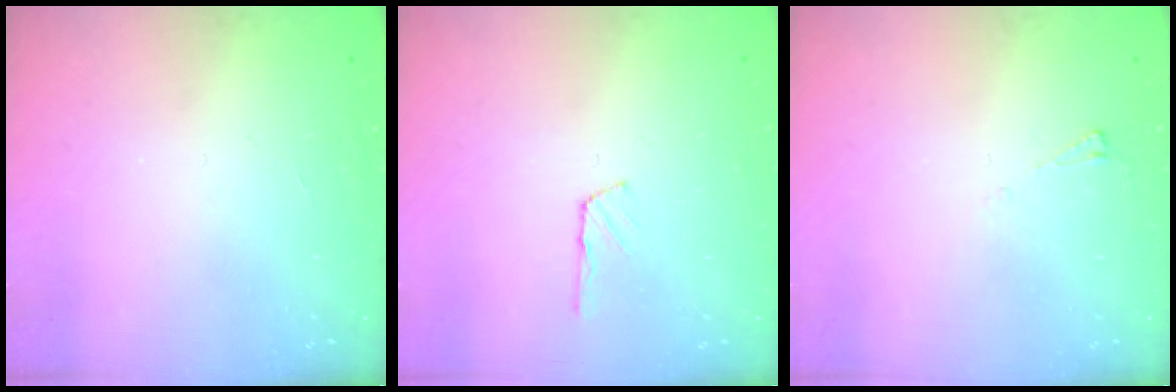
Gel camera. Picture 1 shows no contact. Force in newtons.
{"total": 2.3, "press": 2.3, "slide": 0.2}
{"total": 3.3, "press": 3.3, "slide": 0.5}